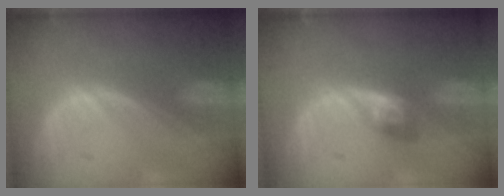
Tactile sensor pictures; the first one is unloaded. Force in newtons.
{"total": 2.8, "press": 2.6, "slide": 1.1}